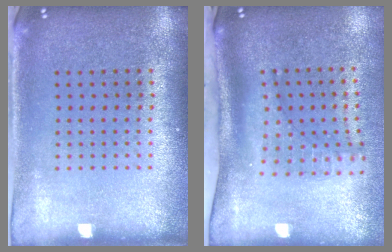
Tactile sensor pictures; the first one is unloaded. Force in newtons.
{"total": 2.1, "press": 1.5, "slide": 1.5}